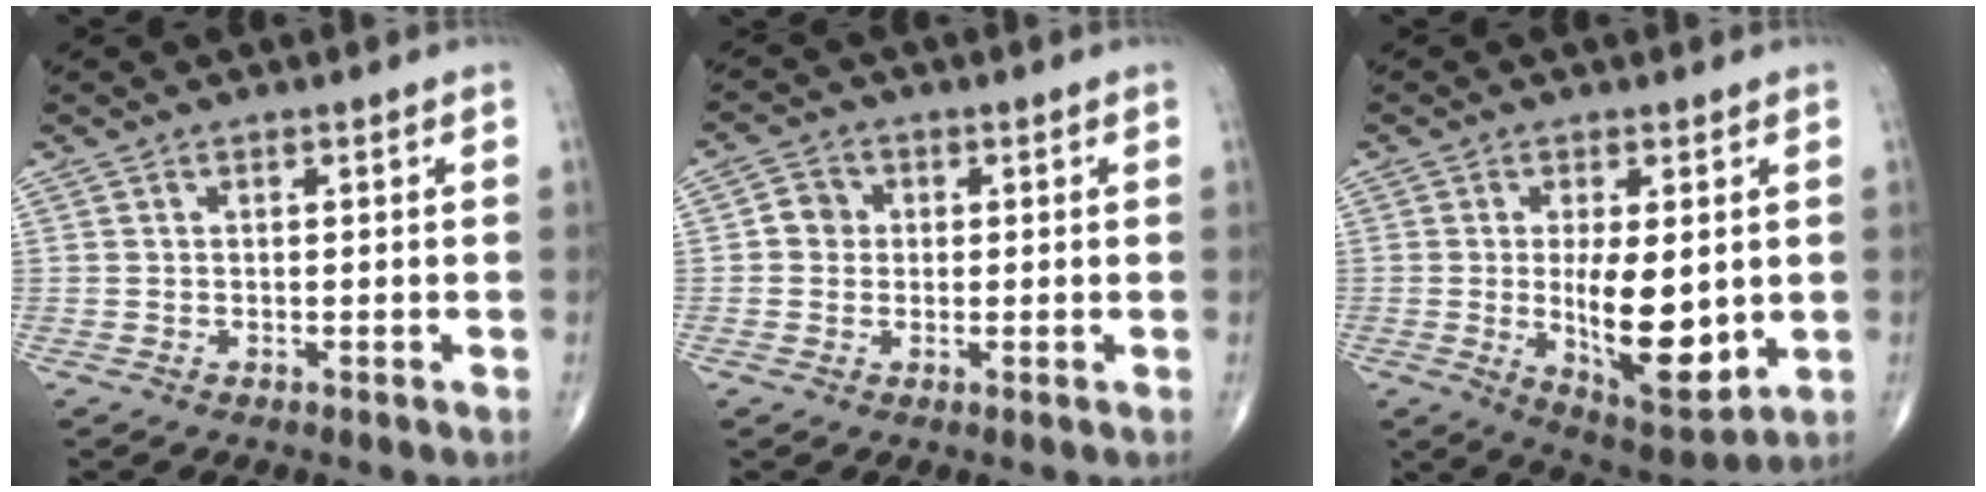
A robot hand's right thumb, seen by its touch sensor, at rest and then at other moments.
{"total": 3.9, "force": [0.1, 3.6, 1.4], "torque": [-0.002, 0.008, -0.008]}
{"total": 13.6, "force": [-0.6, 5.2, 12.6], "torque": [-0.182, -0.029, 0.004]}